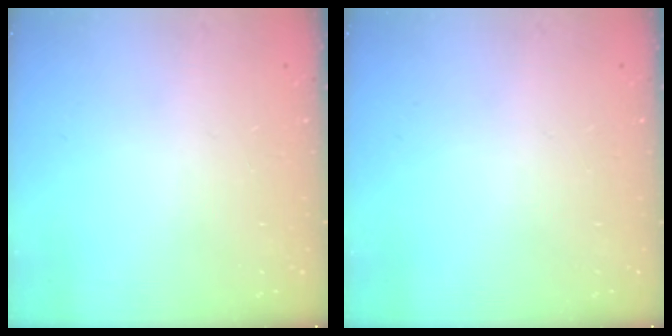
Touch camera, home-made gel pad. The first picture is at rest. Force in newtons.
{"total": 0.0}